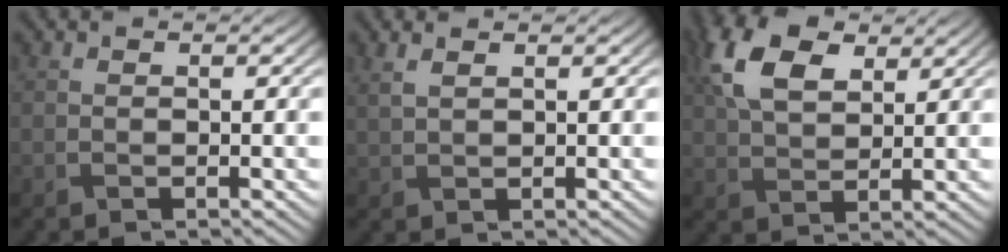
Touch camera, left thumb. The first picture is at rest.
{"total": 1.8, "force": [1.2, 0.4, 1.2], "torque": [-0.035, 0.002, 0.032]}
{"total": 9.4, "force": [4.1, 5.4, 6.5], "torque": [-0.163, 0.017, 0.081]}